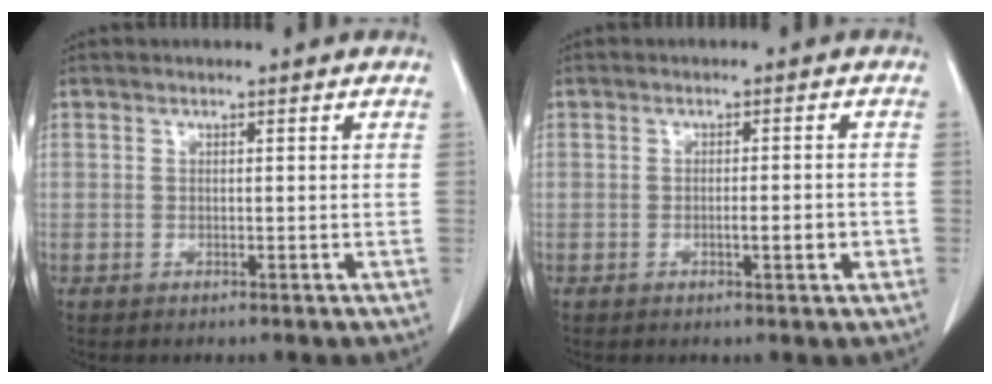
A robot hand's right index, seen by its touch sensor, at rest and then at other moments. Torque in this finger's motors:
{"motor_torque": [0.54, -0.44, 0.24, 0.05]}